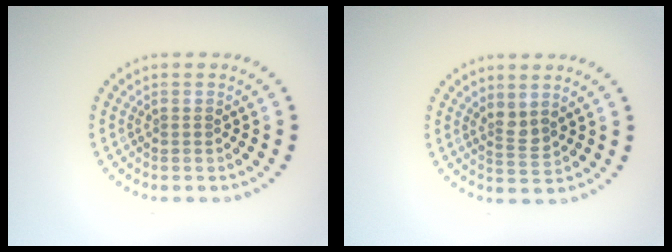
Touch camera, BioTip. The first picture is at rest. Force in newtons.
{"total": 1.7, "press": 1.3, "slide": 1.2}